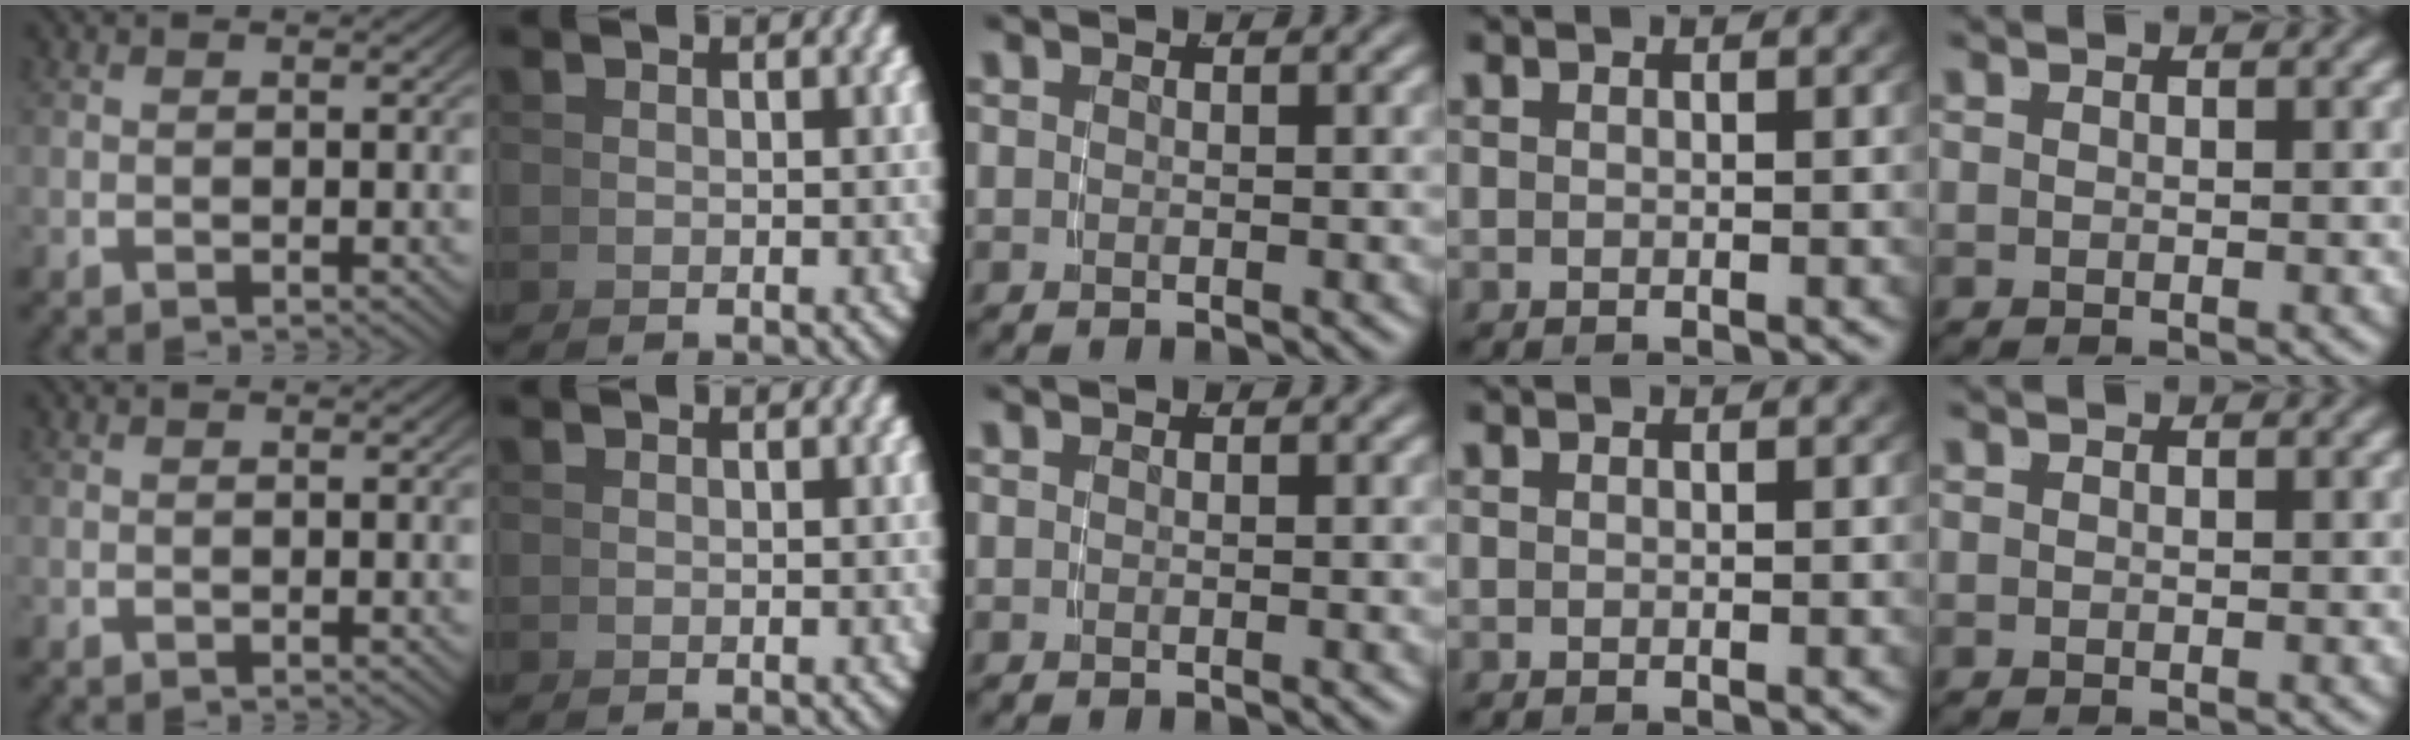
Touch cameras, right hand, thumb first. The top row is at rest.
{}